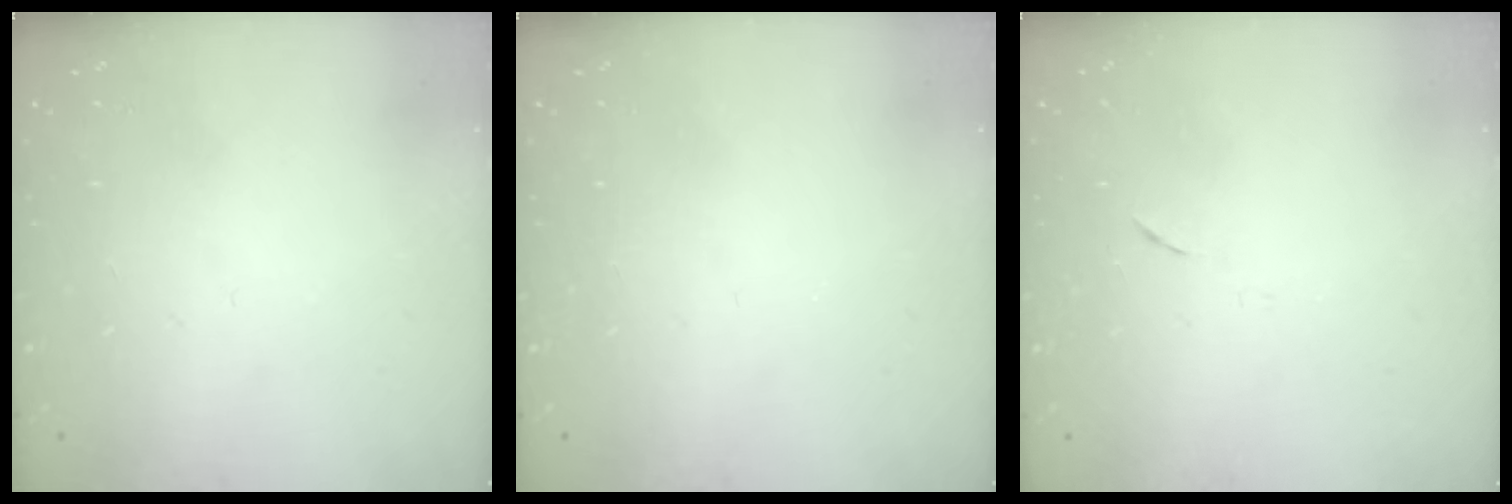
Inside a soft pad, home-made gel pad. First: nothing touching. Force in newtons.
{"total": 0.0}
{"total": 3.5, "press": 3.4, "slide": 0.9}